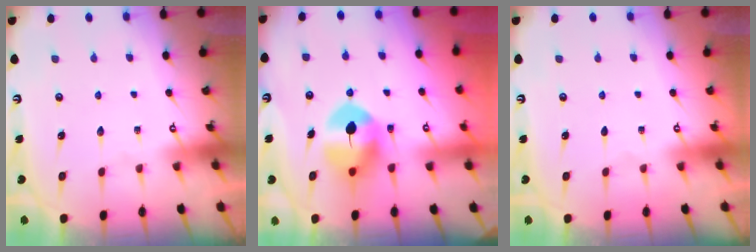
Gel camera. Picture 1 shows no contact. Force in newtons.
{"total": 9.1, "press": 8.9, "slide": 1.7}
{"total": 0.0}